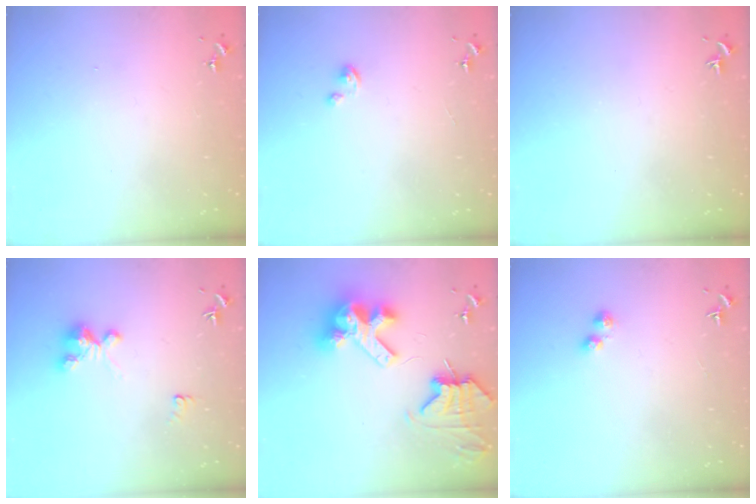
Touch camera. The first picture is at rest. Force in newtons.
{"total": 1.4, "press": 1.4, "slide": 0.1}
{"total": 0.0}
{"total": 5.8, "press": 5.8, "slide": 0.6}
{"total": 14.7, "press": 14.5, "slide": 1.8}
{"total": 3.6, "press": 3.6, "slide": 0.5}